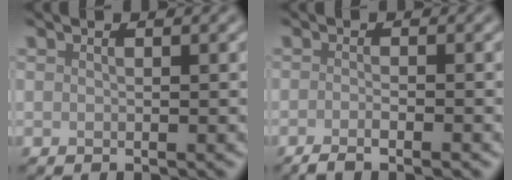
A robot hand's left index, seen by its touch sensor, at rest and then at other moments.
{"total": 2.5, "force": [-1.5, 0.6, 1.9], "torque": [-0.024, -0.002, -0.032]}